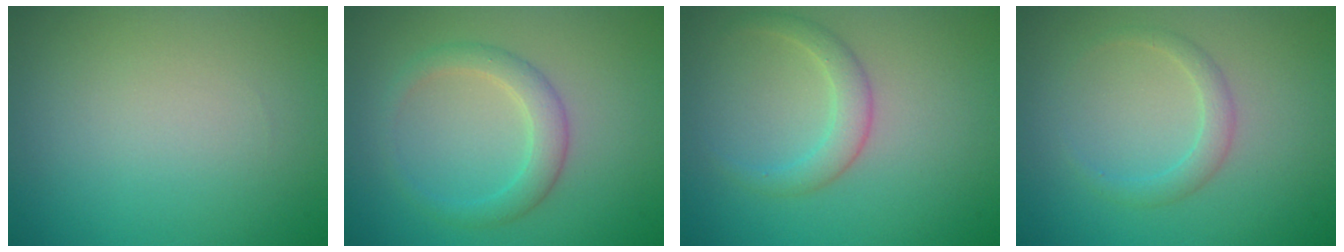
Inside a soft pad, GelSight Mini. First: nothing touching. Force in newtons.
{"total": 2.7, "press": 2.7, "slide": 0.1}
{"total": 2.3, "press": 2.3, "slide": 0.1}
{"total": 1.7, "press": 1.7, "slide": 0.2}